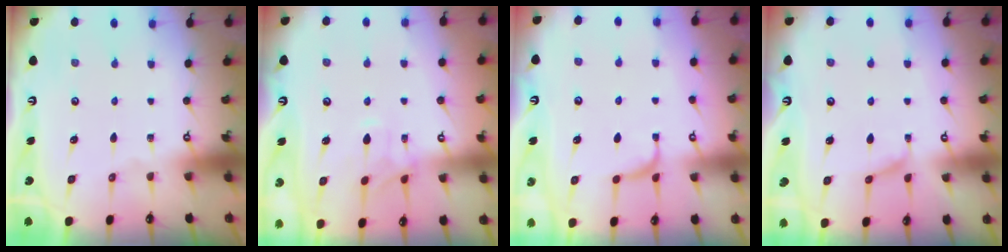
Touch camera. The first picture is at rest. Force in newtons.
{"total": 1.0, "press": 0.5, "slide": 0.8}
{"total": 2.4, "press": 2.4, "slide": 0.4}
{"total": 1.2, "press": 0.8, "slide": 0.8}